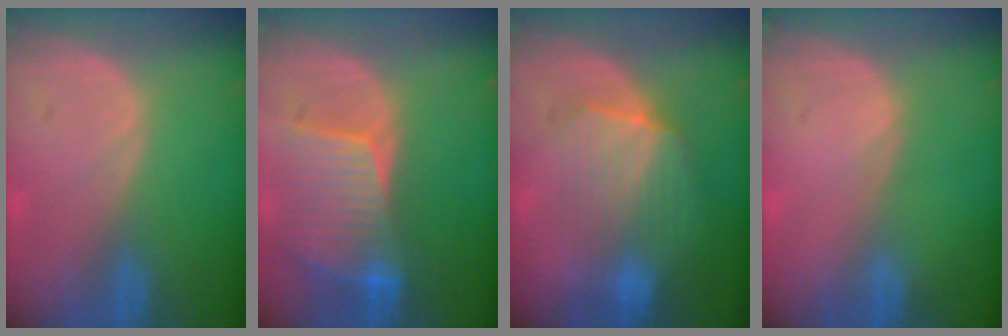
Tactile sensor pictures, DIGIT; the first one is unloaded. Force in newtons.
{"total": 8.4, "press": 7.6, "slide": 3.4}
{"total": 7.1, "press": 6.9, "slide": 1.3}
{"total": 0.0}